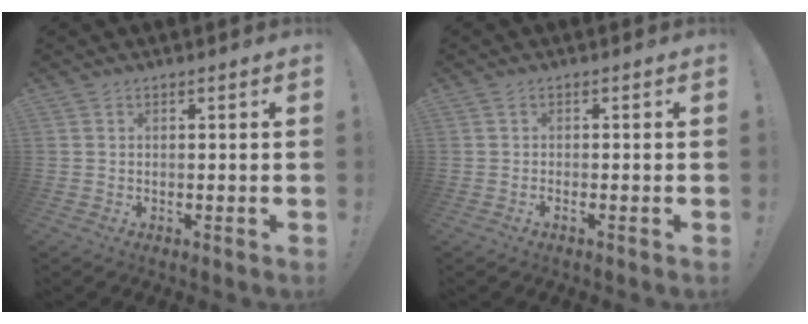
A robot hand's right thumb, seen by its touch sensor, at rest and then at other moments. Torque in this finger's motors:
{"motor_torque": [0.09, -0.21, -0.27, 0.18, 0.07]}